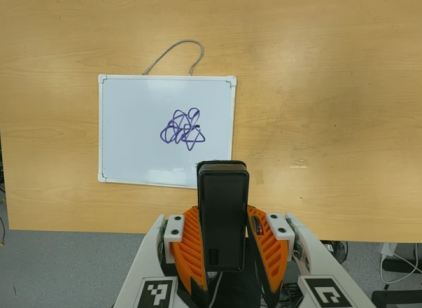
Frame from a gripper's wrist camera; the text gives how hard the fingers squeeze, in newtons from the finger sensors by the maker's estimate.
{"total": 4.0, "left": 2.7, "right": 5.3}